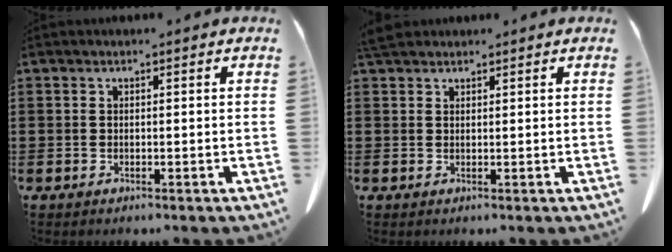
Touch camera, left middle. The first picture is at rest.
{"total": 2.6, "force": [2.1, 1.0, 1.0], "torque": [-0.028, 0.003, 0.042]}